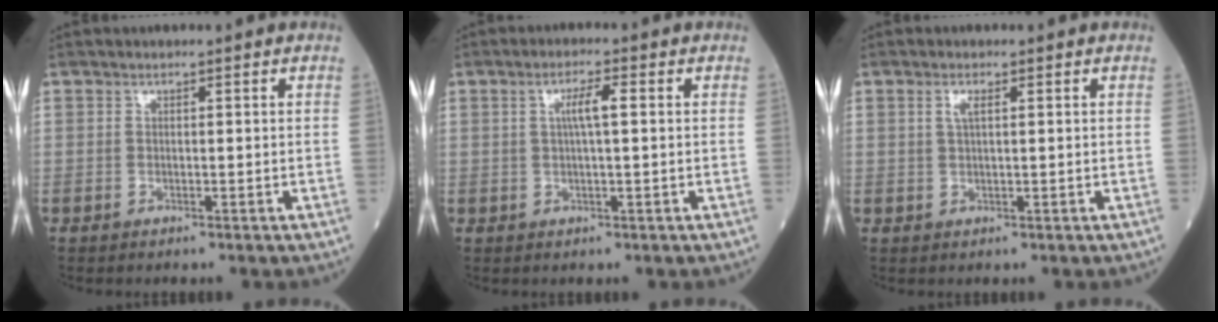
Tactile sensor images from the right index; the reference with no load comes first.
{"total": 3.4, "force": [0.6, 0.2, 3.3], "torque": [-0.062, 0.005, 0.010]}
{"total": 1.7, "force": [0.7, 0.4, 1.5], "torque": [-0.032, 0.002, 0.012]}